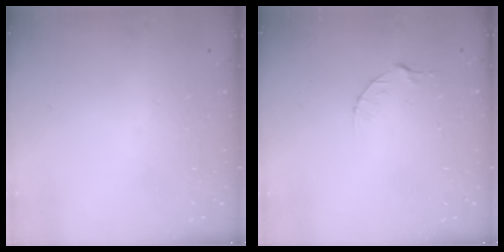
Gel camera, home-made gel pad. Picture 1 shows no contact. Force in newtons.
{"total": 4.1, "press": 4.1, "slide": 0.4}